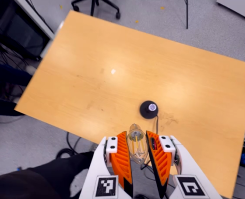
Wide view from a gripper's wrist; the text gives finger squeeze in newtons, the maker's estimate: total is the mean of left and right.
{"total": 10.4, "left": 10.0, "right": 10.7}